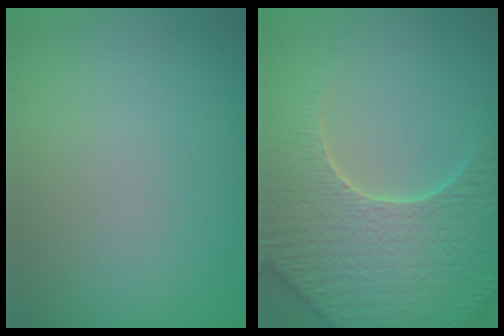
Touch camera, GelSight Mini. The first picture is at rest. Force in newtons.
{"total": 7.7, "press": 7.4, "slide": 2.0}